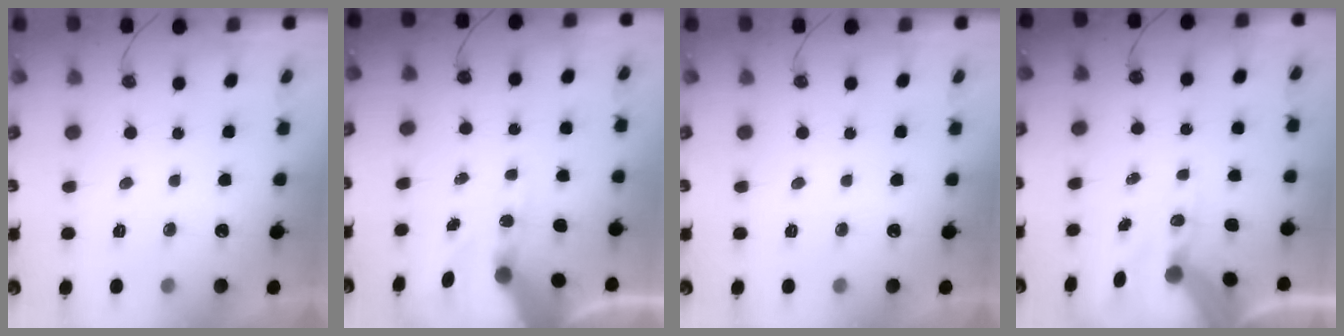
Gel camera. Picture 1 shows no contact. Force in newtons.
{"total": 11.0, "press": 10.9, "slide": 1.6}
{"total": 0.0}
{"total": 10.3, "press": 10.2, "slide": 1.5}